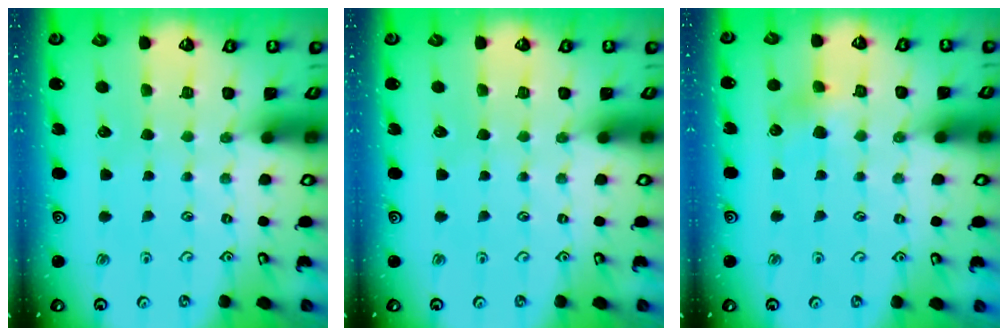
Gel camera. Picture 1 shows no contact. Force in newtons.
{"total": 0.0}
{"total": 6.7, "press": 6.7, "slide": 0.7}